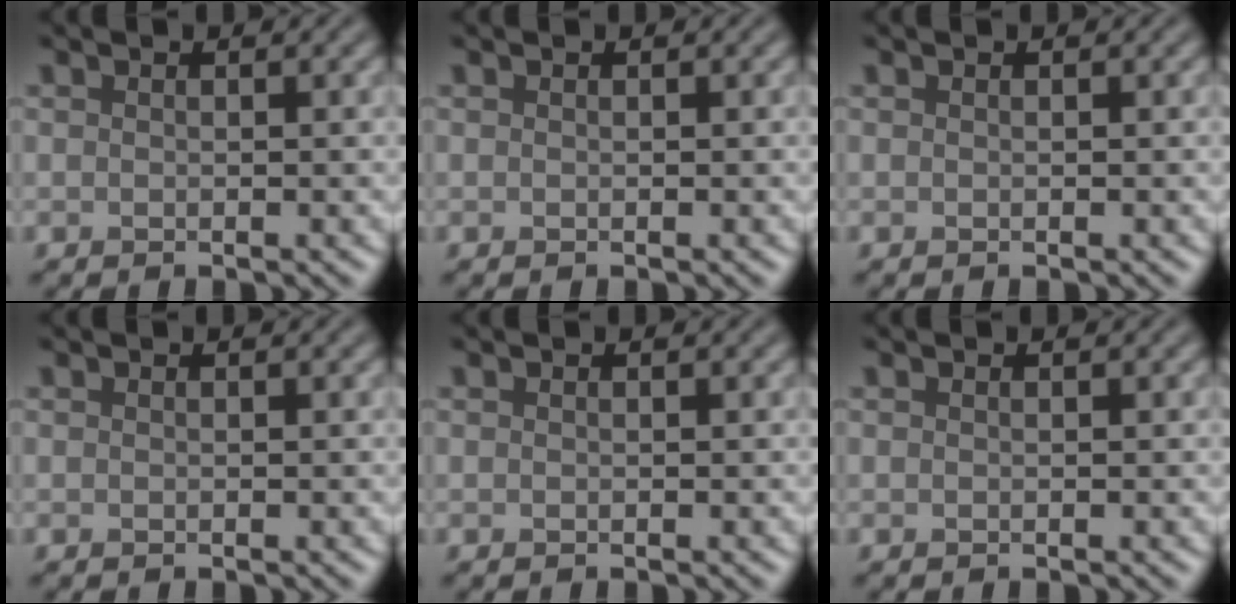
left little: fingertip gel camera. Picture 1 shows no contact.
{"total": 0.0}
{"total": 0.0}
{"total": 0.0}
{"total": 0.0}
{"total": 0.0}